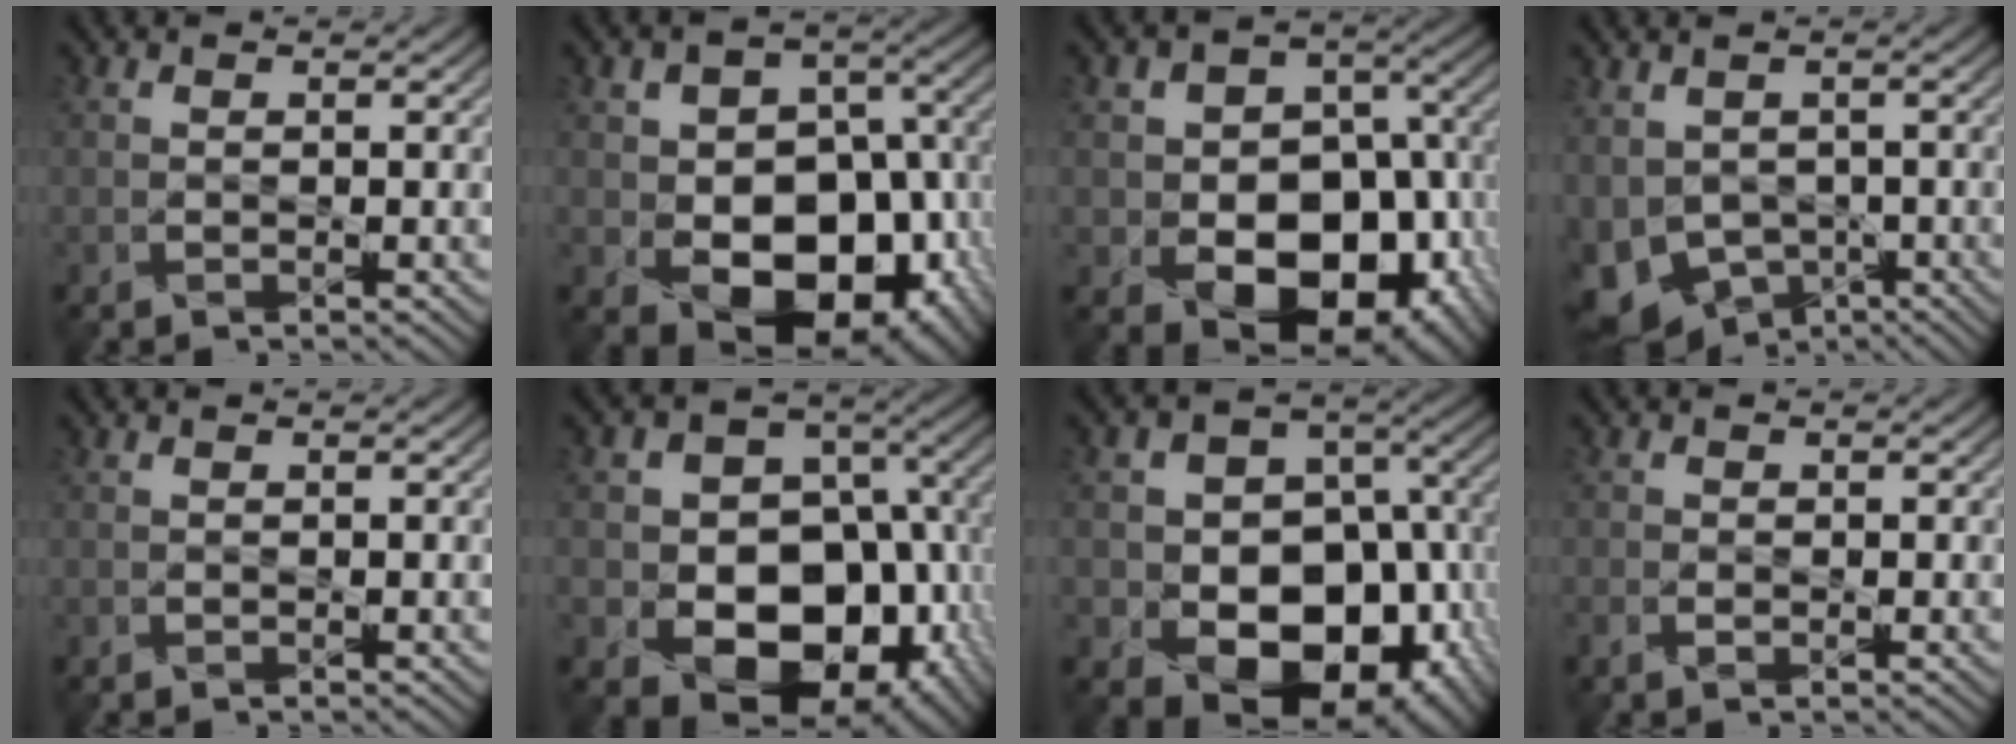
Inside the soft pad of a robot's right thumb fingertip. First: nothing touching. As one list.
[{"total": 16.1, "force": [-3.6, 11.3, 10.8], "torque": [-0.142, -0.022, -0.042]}, {"total": 17.1, "force": [-4.0, 12.9, 10.4], "torque": [-0.140, -0.031, -0.059]}, {"total": 8.0, "force": [-2.3, 5.8, 5.0], "torque": [-0.131, -0.032, -0.035]}, {"total": 0.0}, {"total": 19.0, "force": [-4.4, 15.3, 10.4], "torque": [-0.165, -0.023, -0.071]}, {"total": 18.5, "force": [-4.9, 14.7, 10.2], "torque": [-0.161, -0.025, -0.080]}, {"total": 1.6, "force": [-0.6, 1.0, 1.1], "torque": [-0.027, -0.004, -0.012]}]